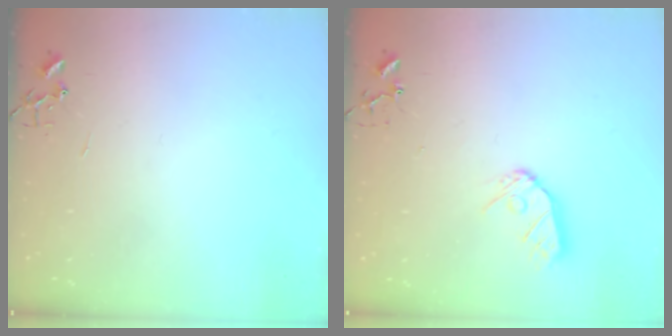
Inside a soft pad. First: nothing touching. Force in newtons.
{"total": 9.1, "press": 9.1, "slide": 0.9}